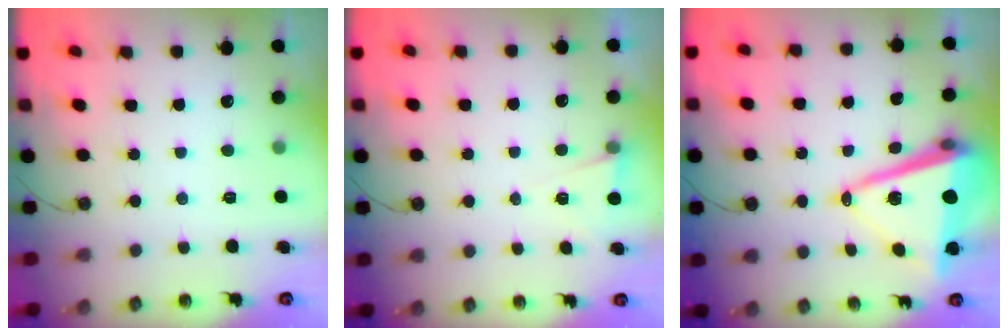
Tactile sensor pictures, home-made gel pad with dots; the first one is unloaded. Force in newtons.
{"total": 4.9, "press": 2.1, "slide": 4.4}
{"total": 13.7, "press": 13.5, "slide": 2.5}